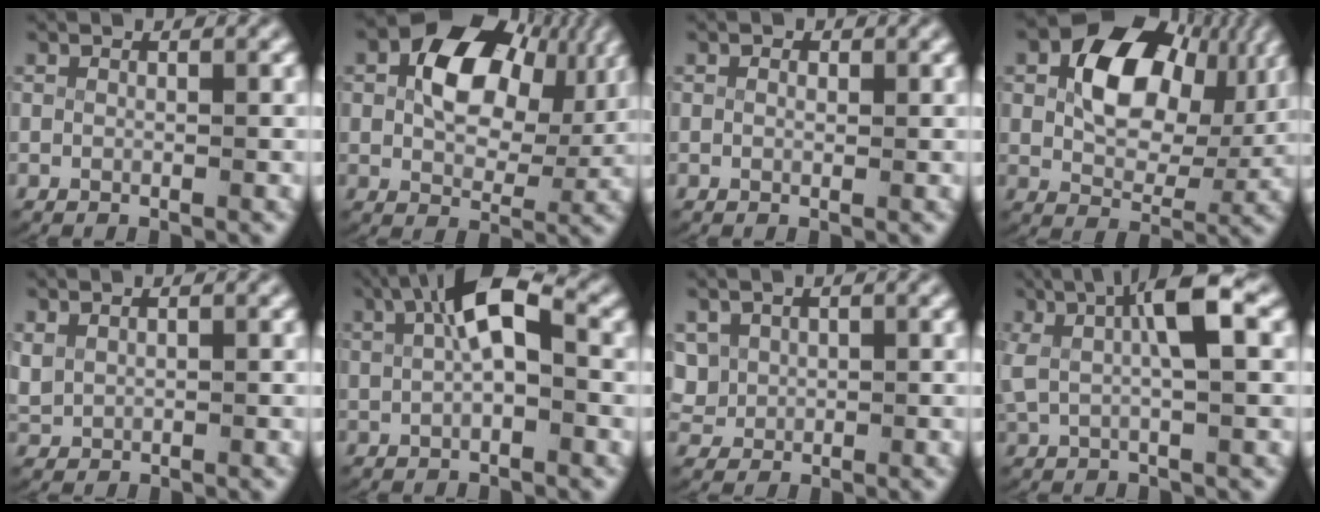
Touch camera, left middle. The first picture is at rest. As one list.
[{"total": 9.6, "force": [3.0, 5.9, 7.0], "torque": [-0.110, 0.011, 0.038]}, {"total": 0.5, "force": [0.1, 0.4, 0.4], "torque": [-0.008, -0.007, 0.005]}, {"total": 10.6, "force": [3.2, 6.7, 7.6], "torque": [-0.118, 0.014, 0.042]}, {"total": 1.8, "force": [0.6, 1.5, 0.8], "torque": [-0.035, -0.006, 0.023]}, {"total": 5.3, "force": [1.5, 1.8, 4.8], "torque": [-0.086, 0.007, 0.026]}, {"total": 3.0, "force": [0.9, 2.6, 1.1], "torque": [-0.051, -0.014, 0.029]}, {"total": 7.1, "force": [2.5, 3.0, 5.9], "torque": [-0.106, 0.025, 0.030]}]